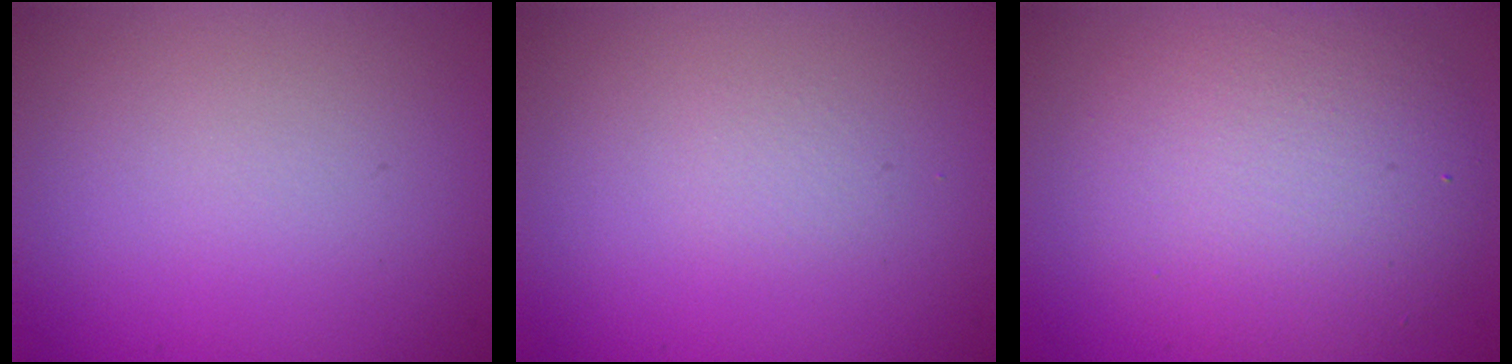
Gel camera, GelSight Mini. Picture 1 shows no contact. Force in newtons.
{"total": 0.6, "press": 0.6, "slide": 0.0}
{"total": 5.9, "press": 5.9, "slide": 0.4}